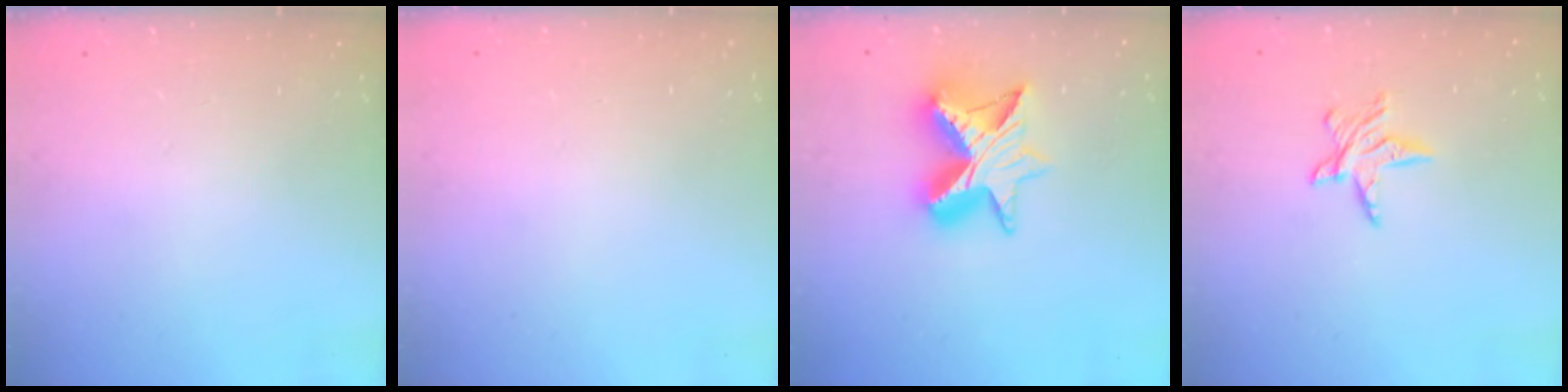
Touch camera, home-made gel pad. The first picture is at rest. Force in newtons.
{"total": 0.0}
{"total": 11.2, "press": 11.2, "slide": 0.7}
{"total": 5.6, "press": 5.6, "slide": 0.4}